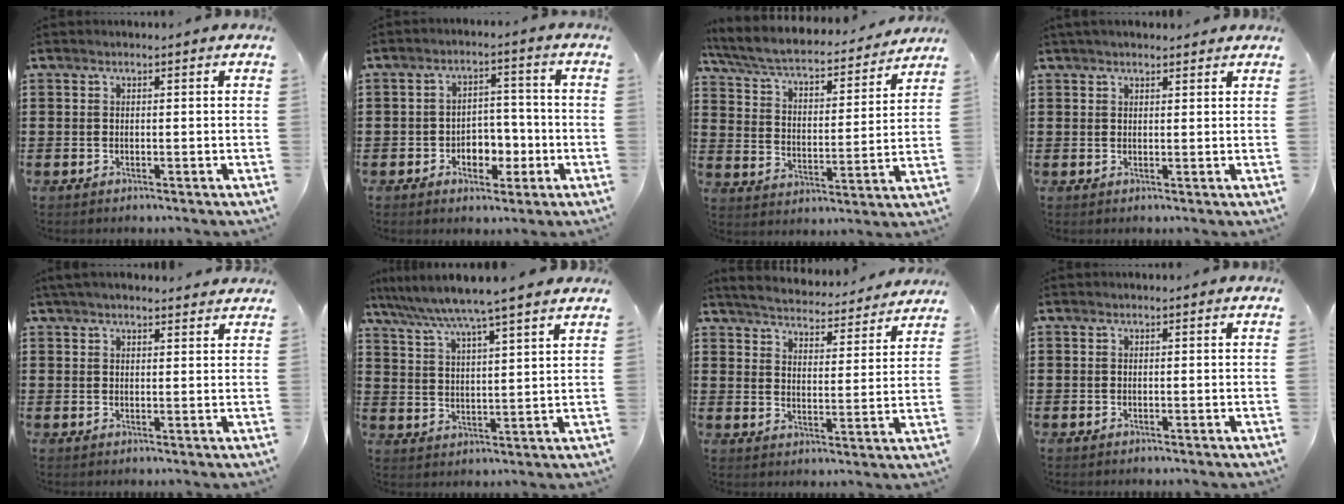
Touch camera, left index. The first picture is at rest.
{"total": 4.7, "force": [-1.8, 3.5, 2.6], "torque": [-0.045, 0.009, -0.037]}
{"total": 5.7, "force": [5.2, 0.7, 2.4], "torque": [-0.071, -0.039, 0.082]}
{"total": 1.7, "force": [1.6, 0.4, 0.5], "torque": [-0.013, 0.003, 0.031]}
{"total": 2.6, "force": [2.4, 0.4, 1.0], "torque": [-0.025, 0.001, 0.046]}
{"total": 6.1, "force": [5.4, -1.0, 2.6], "torque": [-0.073, -0.035, 0.089]}
{"total": 4.5, "force": [4.4, -0.2, 0.4], "torque": [-0.034, -0.037, 0.072]}
{"total": 0.0}